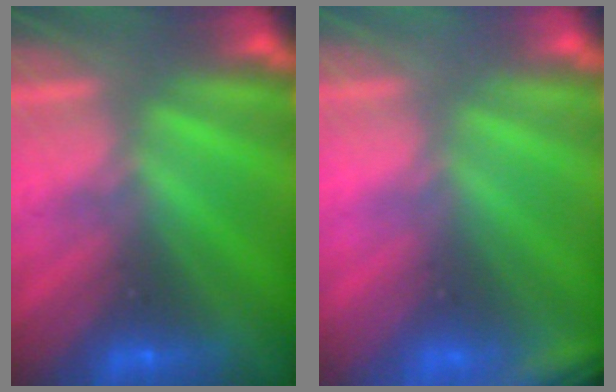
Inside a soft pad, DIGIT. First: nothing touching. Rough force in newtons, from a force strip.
{"total": 2.4}